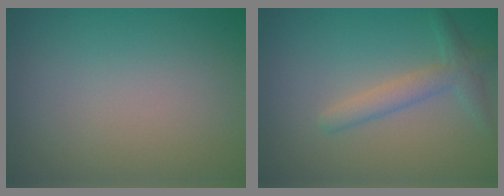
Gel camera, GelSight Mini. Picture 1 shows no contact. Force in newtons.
{"total": 2.5, "press": 2.5, "slide": 0.1}